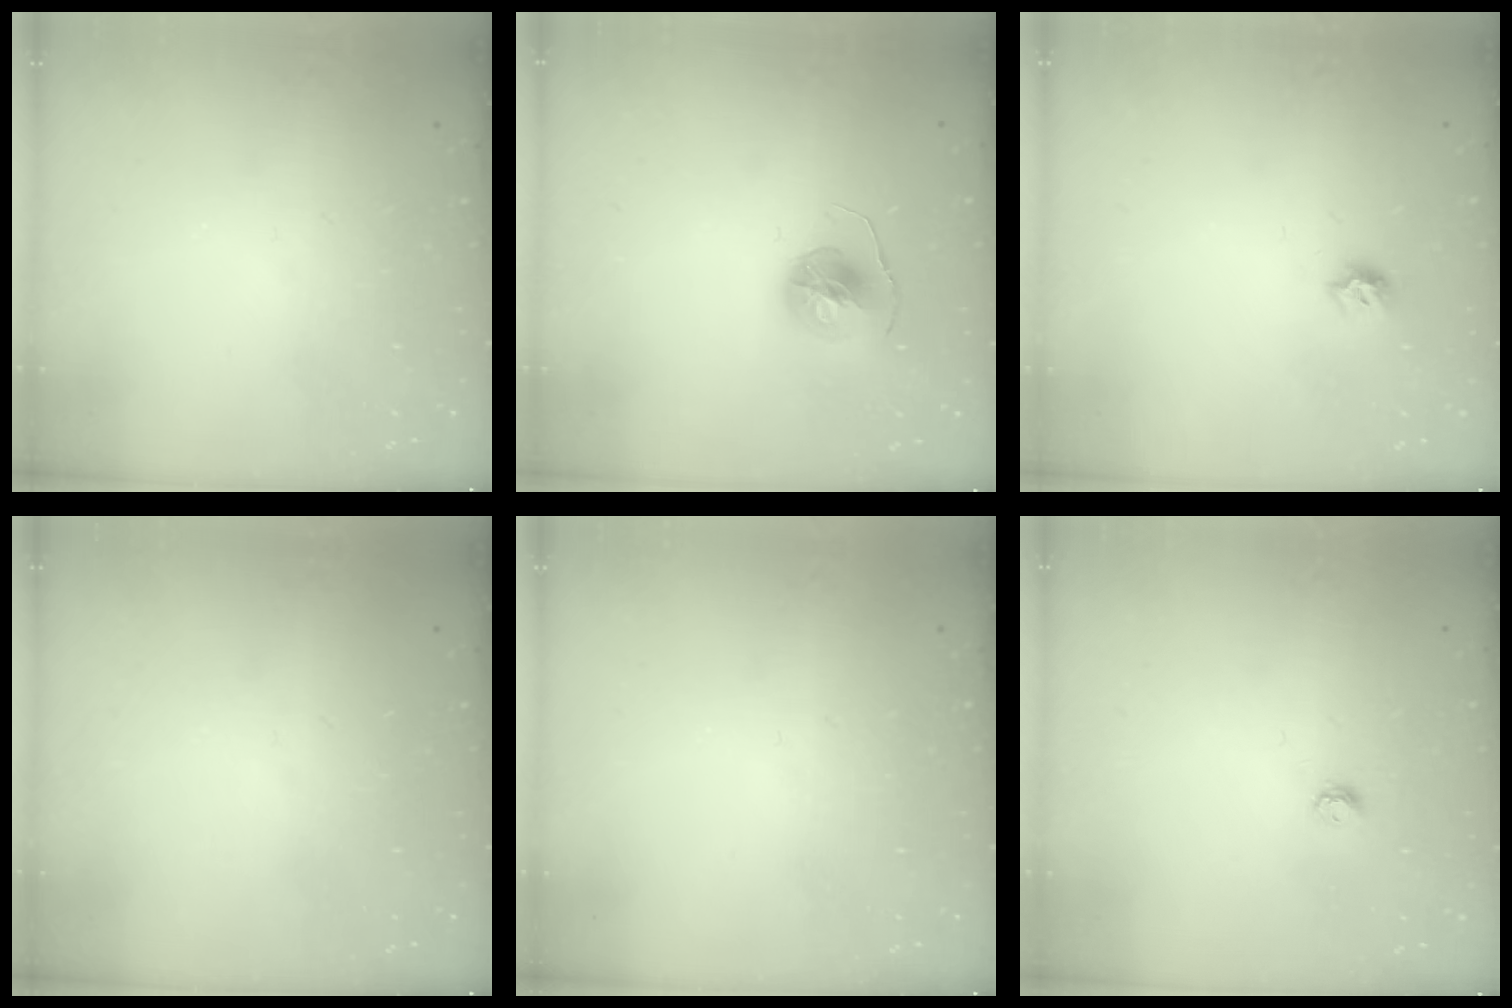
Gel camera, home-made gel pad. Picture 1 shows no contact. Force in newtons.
{"total": 7.7, "press": 7.6, "slide": 0.6}
{"total": 6.3, "press": 6.3, "slide": 0.2}
{"total": 0.0}
{"total": 0.0}
{"total": 3.8, "press": 3.8, "slide": 0.5}